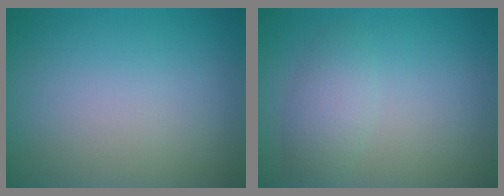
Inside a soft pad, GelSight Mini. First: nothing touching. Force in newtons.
{"total": 2.4, "press": 2.4, "slide": 0.1}